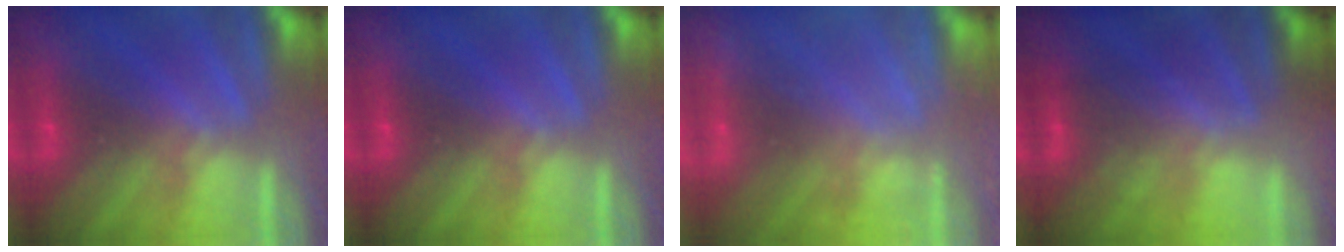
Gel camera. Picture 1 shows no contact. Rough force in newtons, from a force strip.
{"total": 0.0}
{"total": 2.4}
{"total": 2.0}